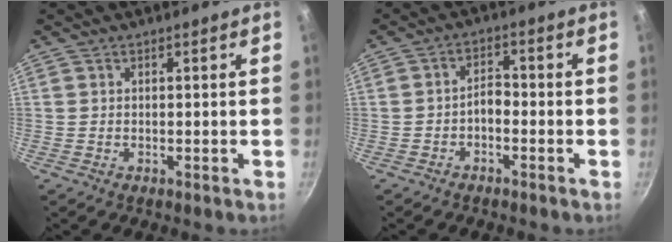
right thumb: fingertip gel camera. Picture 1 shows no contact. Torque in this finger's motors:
{"motor_torque": [0.39, 0.15, 0.41, 0.11, -0.05]}